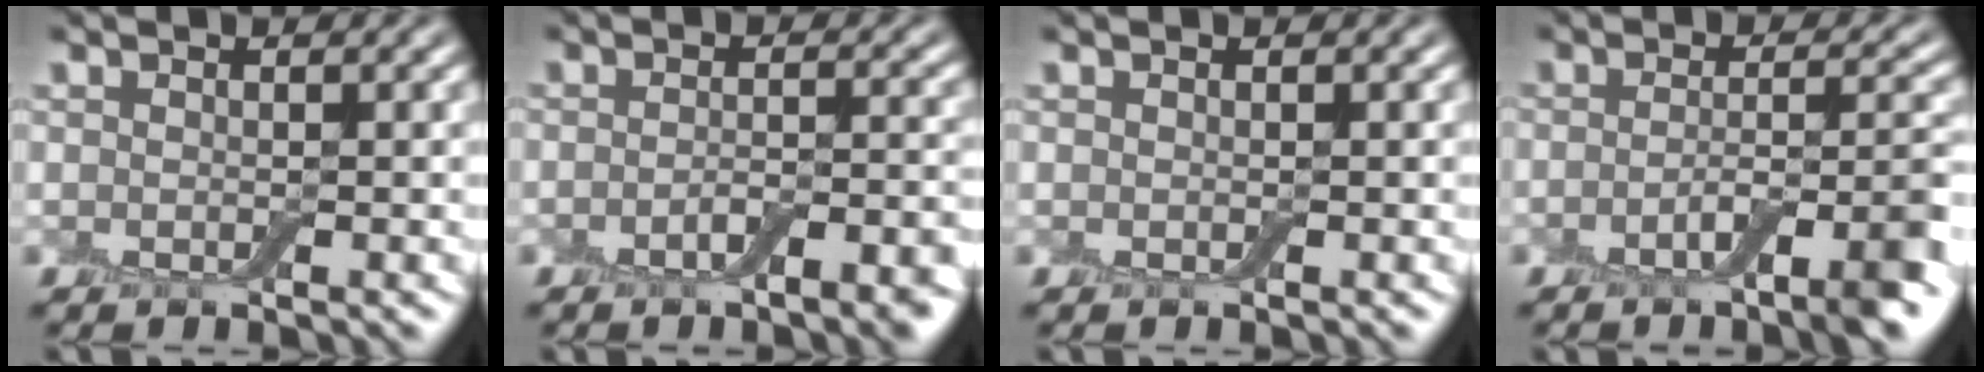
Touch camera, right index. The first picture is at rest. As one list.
[{"total": 3.5, "force": [-2.1, 1.0, 2.6], "torque": [-0.041, -0.006, -0.030]}, {"total": 0.0}, {"total": 4.9, "force": [-2.6, 0.9, 4.1], "torque": [-0.062, 0.002, -0.043]}]